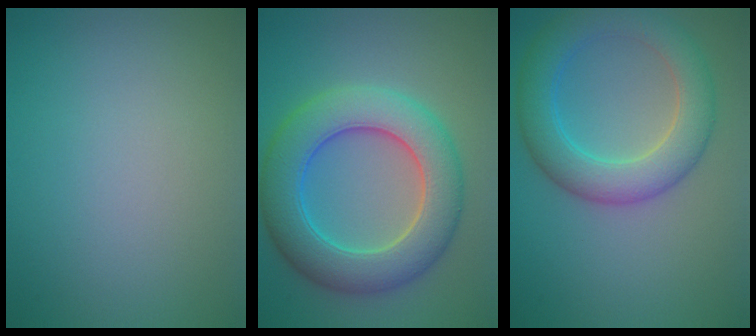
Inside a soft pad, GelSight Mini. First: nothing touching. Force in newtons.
{"total": 8.4, "press": 8.4, "slide": 0.3}
{"total": 5.9, "press": 5.9, "slide": 0.0}